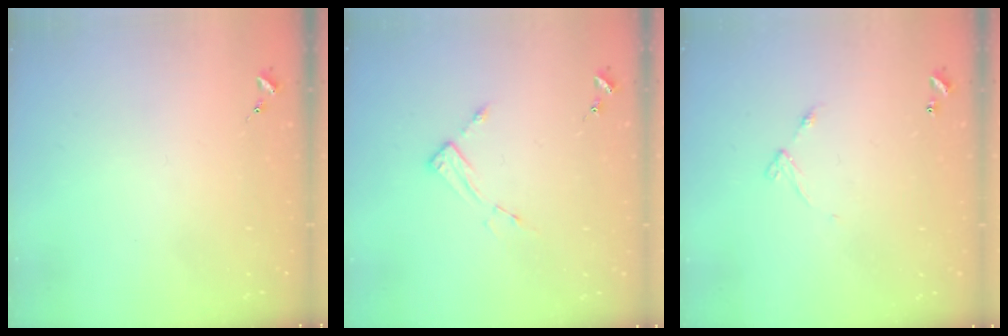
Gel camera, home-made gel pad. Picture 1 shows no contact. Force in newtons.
{"total": 4.4, "press": 4.4, "slide": 0.2}
{"total": 5.9, "press": 5.9, "slide": 0.6}